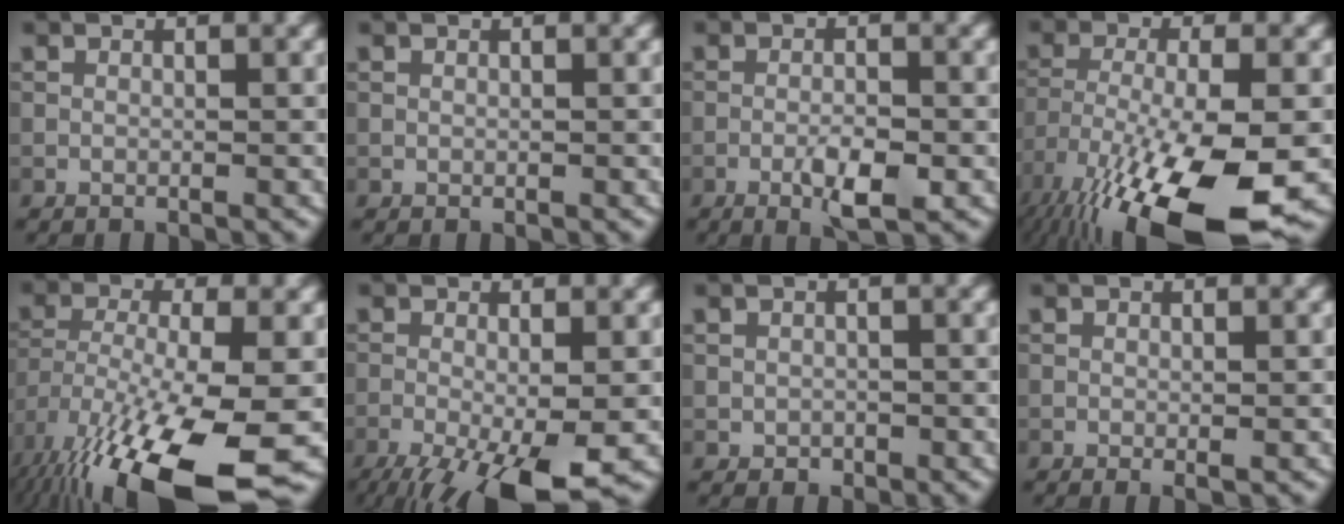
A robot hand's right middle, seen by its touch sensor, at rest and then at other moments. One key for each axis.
{"total": 0.0}
{"total": 3.5, "fx": -1.5, "fy": 0.7, "fz": 3.1, "tx": -0.055, "ty": 0.002, "tz": -0.025}
{"total": 15.5, "fx": -9.1, "fy": 4.5, "fz": 11.7, "tx": -0.235, "ty": -0.041, "tz": -0.143}
{"total": 15.5, "fx": -8.3, "fy": 5.0, "fz": 12.0, "tx": -0.243, "ty": -0.047, "tz": -0.130}
{"total": 9.2, "fx": -4.7, "fy": 2.4, "fz": 7.5, "tx": -0.134, "ty": -0.022, "tz": -0.077}
{"total": 0.8, "fx": -0.2, "fy": 0.7, "fz": 0.3, "tx": -0.003, "ty": -0.002, "tz": -0.004}
{"total": 0.6, "fx": -0.1, "fy": 0.1, "fz": 0.6, "tx": -0.007, "ty": -0.003, "tz": -0.002}